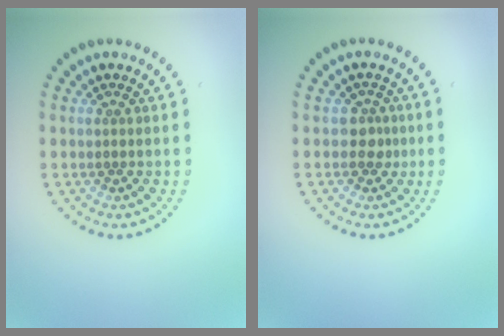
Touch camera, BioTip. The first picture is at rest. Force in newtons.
{"total": 1.5, "press": 1.3, "slide": 0.8}